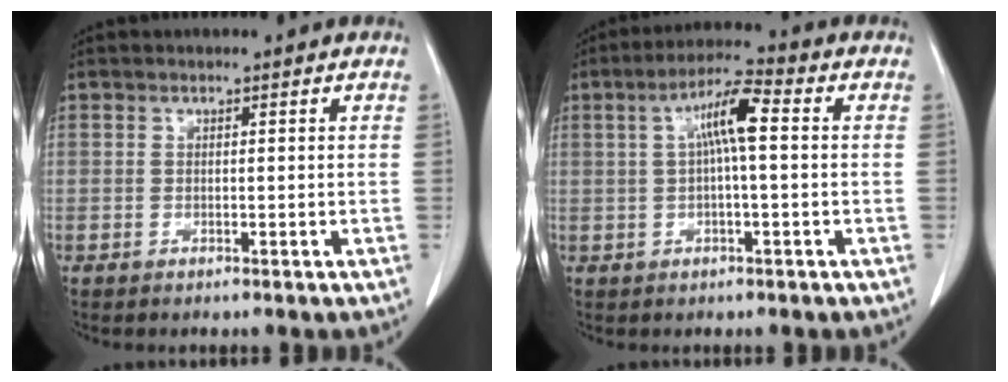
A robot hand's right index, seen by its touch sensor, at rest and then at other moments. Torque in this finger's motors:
{"motor_torque": [0.86, -0.02, 0.35, 0.12]}